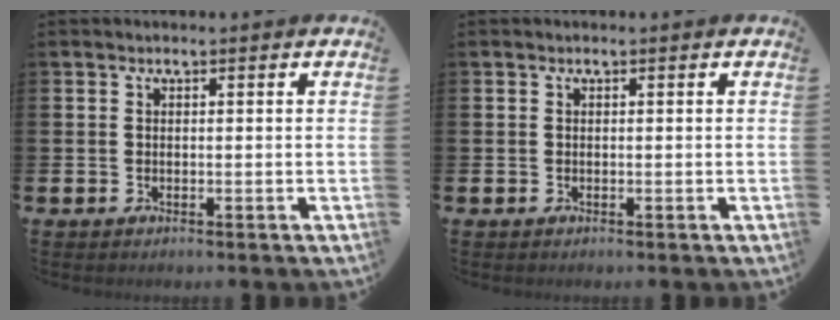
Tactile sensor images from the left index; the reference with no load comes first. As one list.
[{"total": 0.0}]